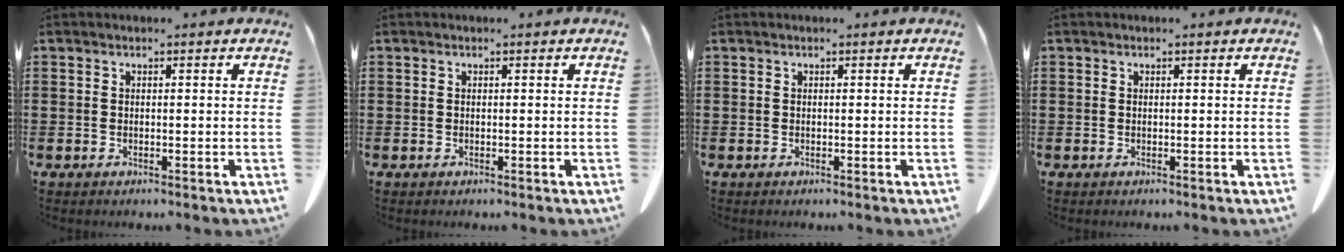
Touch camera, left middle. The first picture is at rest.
{"total": 0.0}
{"total": 0.0}
{"total": 0.0}